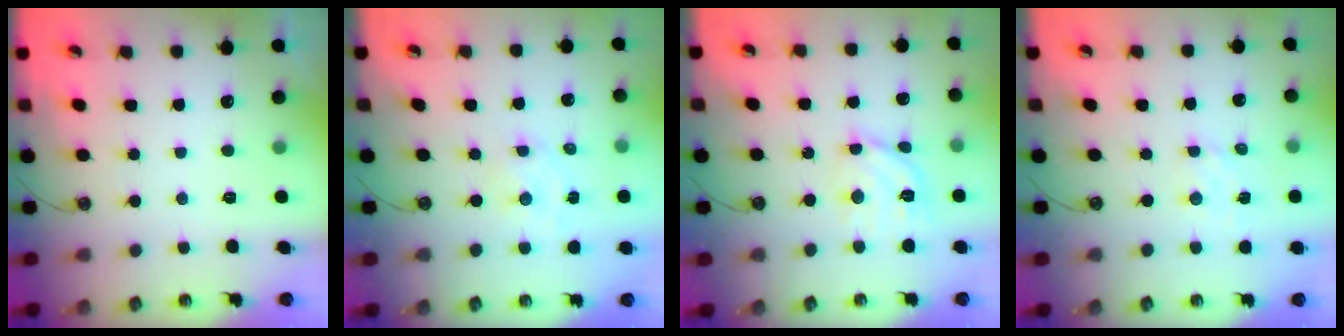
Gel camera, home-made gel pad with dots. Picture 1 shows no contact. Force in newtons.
{"total": 1.8, "press": 1.7, "slide": 0.4}
{"total": 12.1, "press": 12.0, "slide": 0.9}
{"total": 2.5, "press": 2.4, "slide": 0.4}